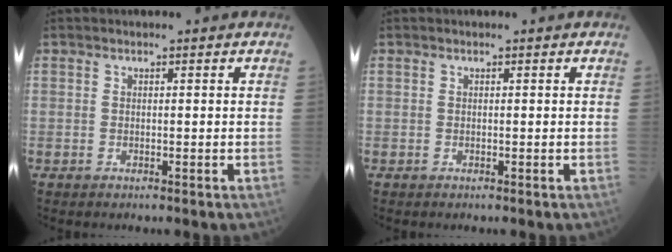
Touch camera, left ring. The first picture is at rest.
{"total": 0.0}